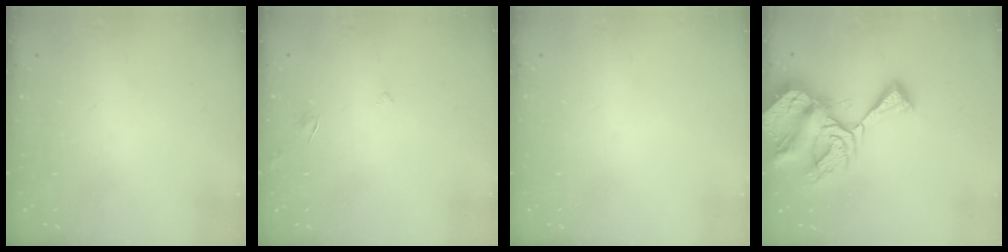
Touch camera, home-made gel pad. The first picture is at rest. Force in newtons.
{"total": 2.8, "press": 2.8, "slide": 0.3}
{"total": 0.0}
{"total": 13.3, "press": 13.3, "slide": 1.5}